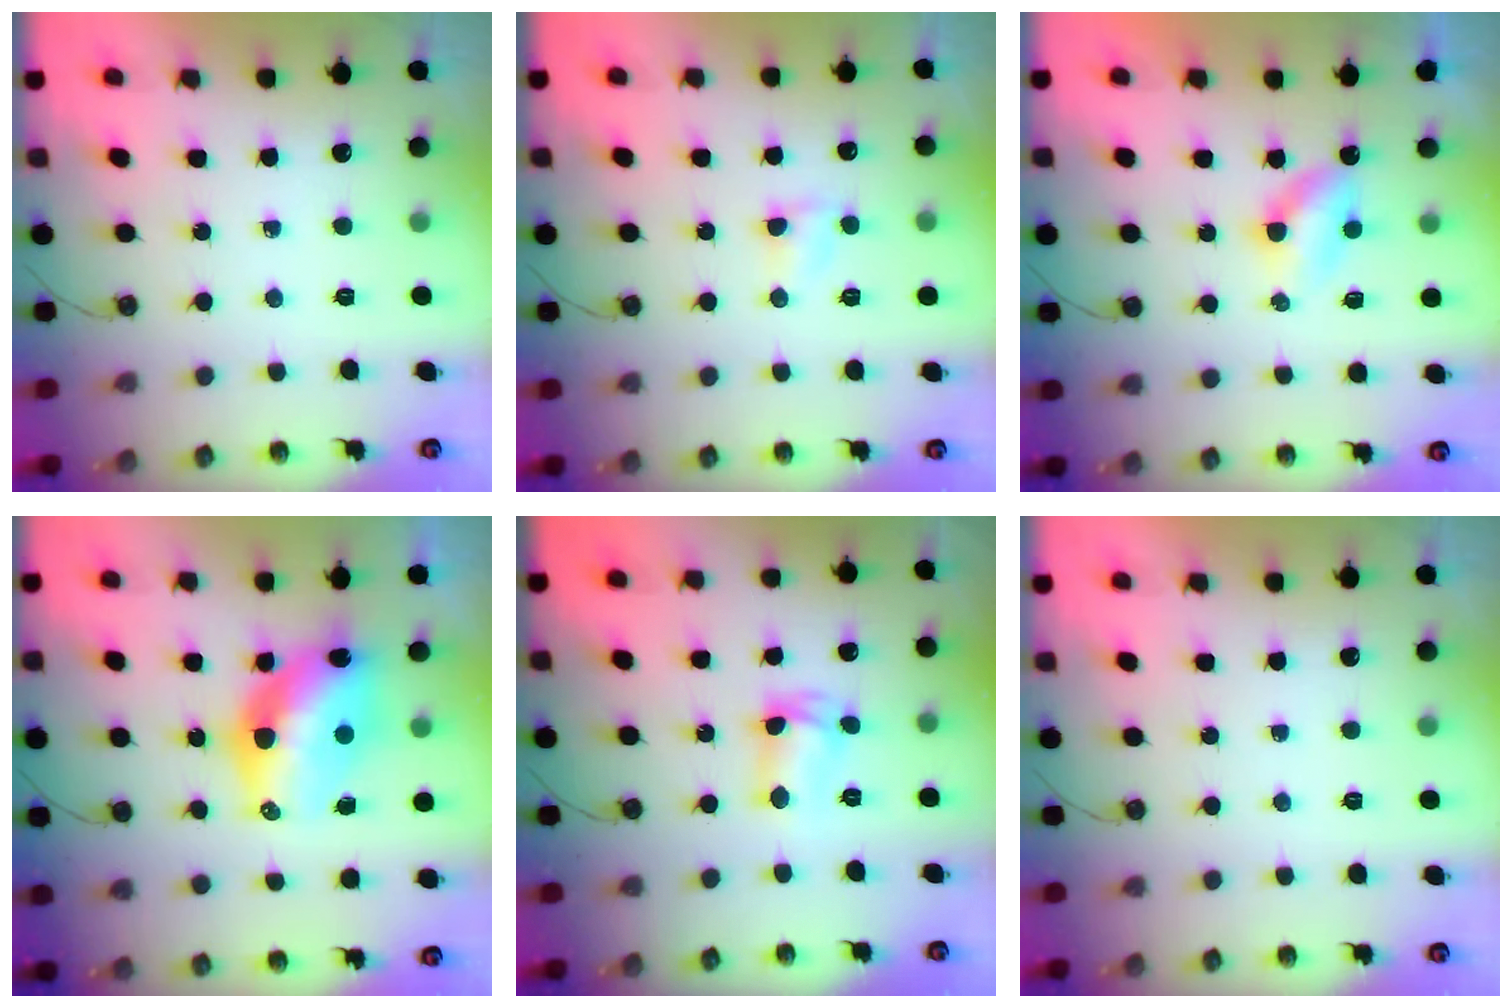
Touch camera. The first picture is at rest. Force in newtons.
{"total": 3.6, "press": 3.6, "slide": 0.5}
{"total": 3.7, "press": 3.7, "slide": 0.5}
{"total": 15.0, "press": 14.2, "slide": 4.6}
{"total": 6.4, "press": 6.3, "slide": 1.3}
{"total": 0.0}